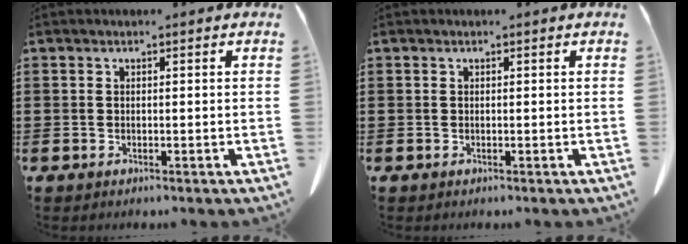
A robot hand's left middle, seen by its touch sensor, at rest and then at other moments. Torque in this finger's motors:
{"motor_torque": [-0.07, 0.07, 0.00, -0.01]}